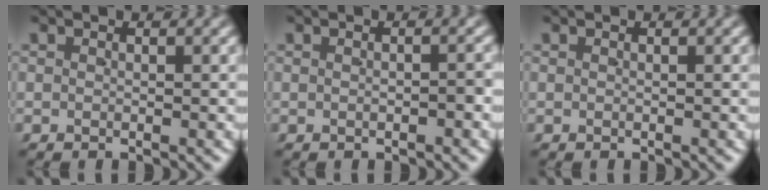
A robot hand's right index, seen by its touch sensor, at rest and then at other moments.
{"total": 1.1, "force": [-0.3, 0.3, 1.0], "torque": [-0.009, 0.007, -0.009]}
{"total": 0.0}